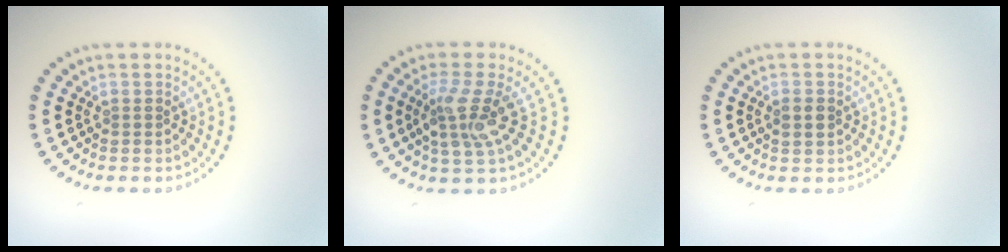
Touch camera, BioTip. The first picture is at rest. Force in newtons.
{"total": 3.4, "press": 2.8, "slide": 1.8}
{"total": 1.2, "press": 1.2, "slide": 0.2}